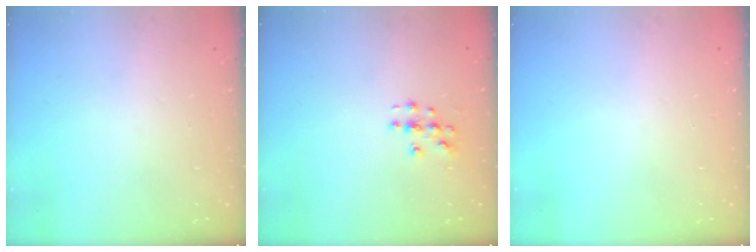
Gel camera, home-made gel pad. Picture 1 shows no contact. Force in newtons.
{"total": 3.5, "press": 3.4, "slide": 0.2}
{"total": 0.0}